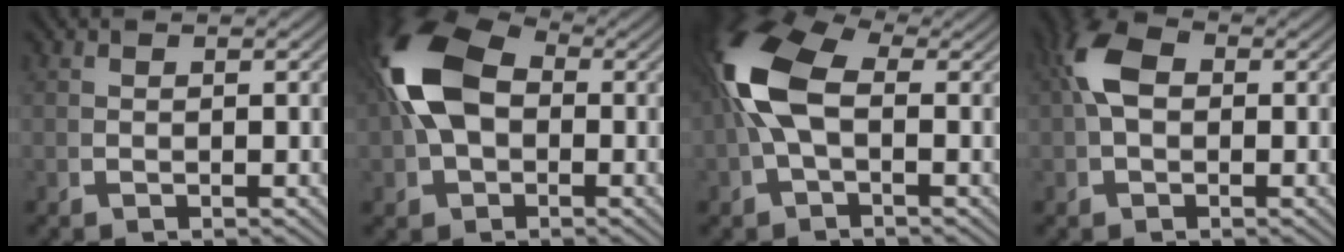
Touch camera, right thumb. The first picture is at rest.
{"total": 9.7, "force": [1.0, 6.8, 6.8], "torque": [-0.160, -0.002, 0.025]}
{"total": 7.4, "force": [0.7, 4.4, 5.9], "torque": [-0.127, 0.009, 0.011]}
{"total": 4.0, "force": [0.8, 2.4, 3.1], "torque": [-0.071, 0.002, 0.015]}